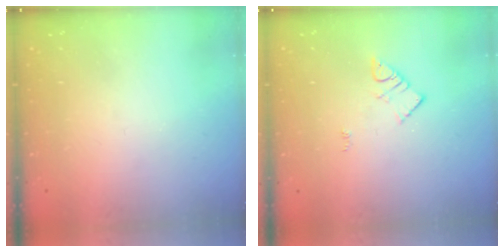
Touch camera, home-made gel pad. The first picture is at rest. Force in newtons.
{"total": 3.1, "press": 3.1, "slide": 0.2}